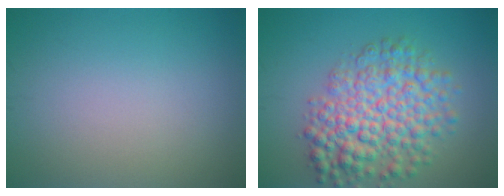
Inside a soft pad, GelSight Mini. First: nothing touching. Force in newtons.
{"total": 7.6, "press": 7.6, "slide": 0.2}